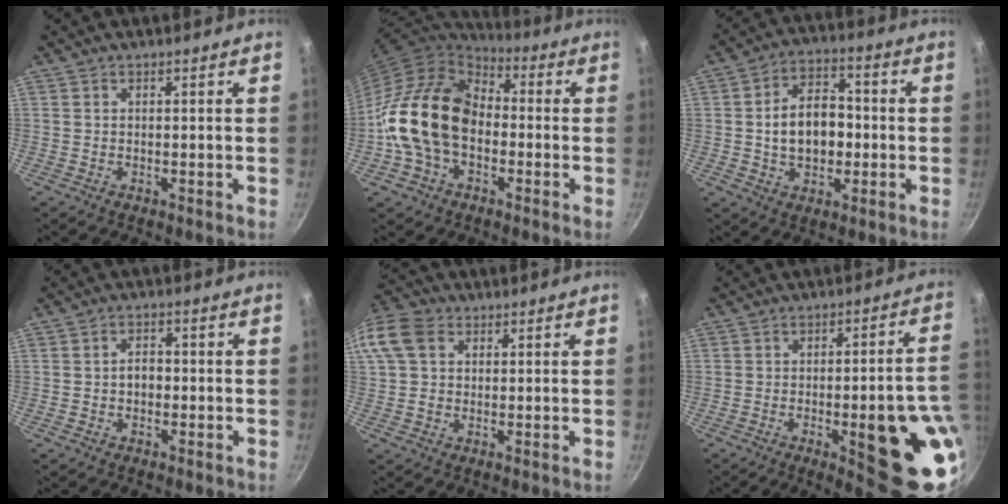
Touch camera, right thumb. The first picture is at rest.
{"total": 18.7, "force": [-2.3, 13.3, 12.9], "torque": [-0.208, 0.044, -0.056]}
{"total": 12.0, "force": [-0.7, 8.4, 8.5], "torque": [-0.110, 0.024, -0.014]}
{"total": 3.2, "force": [-0.4, 2.3, 2.2], "torque": [-0.018, 0.013, -0.006]}
{"total": 12.9, "force": [3.4, 10.2, 7.1], "torque": [-0.153, 0.023, 0.050]}
{"total": 20.2, "force": [-5.2, 5.7, 18.7], "torque": [-0.186, 0.017, -0.060]}